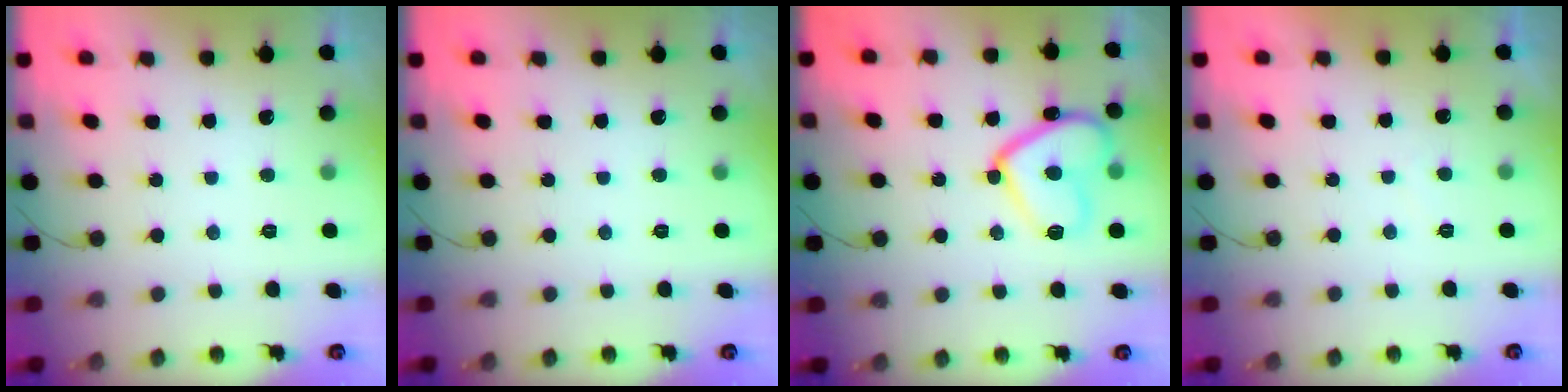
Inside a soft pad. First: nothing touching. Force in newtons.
{"total": 0.0}
{"total": 14.2, "press": 14.2, "slide": 1.2}
{"total": 0.5, "press": 0.3, "slide": 0.5}